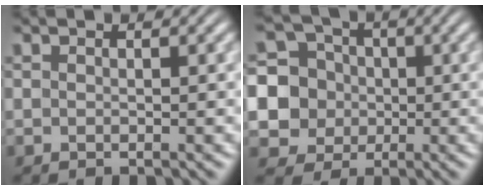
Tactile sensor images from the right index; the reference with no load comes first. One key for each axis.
{"total": 14.4, "fx": -1.7, "fy": 13.6, "fz": 4.3, "tx": -0.138, "ty": -0.055, "tz": -0.033}